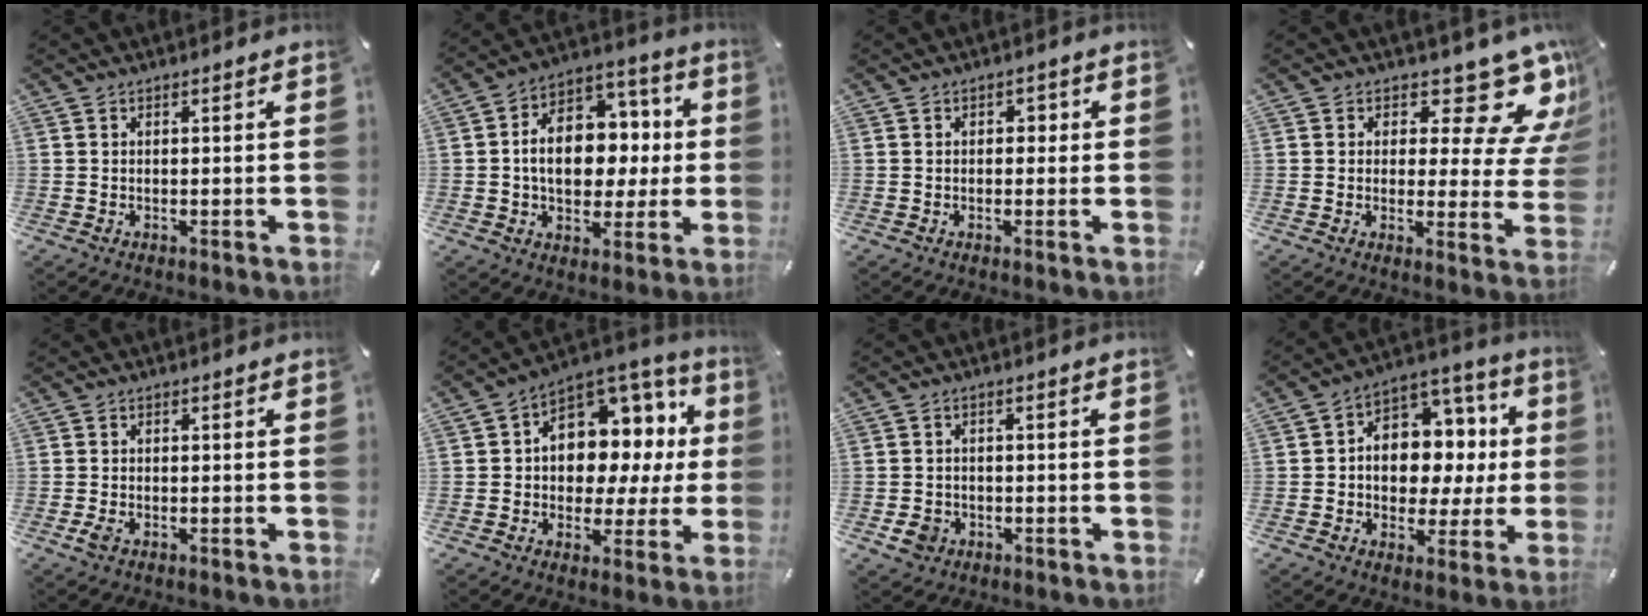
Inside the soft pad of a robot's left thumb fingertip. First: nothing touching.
{"total": 14.4, "force": [-0.8, 11.1, 9.1], "torque": [-0.151, 0.007, -0.009]}
{"total": 1.6, "force": [-0.2, 1.3, 0.9], "torque": [-0.020, 0.010, -0.010]}
{"total": 13.1, "force": [8.5, 5.9, 8.1], "torque": [-0.092, -0.070, 0.139]}
{"total": 2.0, "force": [-0.8, 1.2, 1.4], "torque": [-0.030, 0.000, -0.016]}
{"total": 12.0, "force": [2.7, 9.7, 6.5], "torque": [-0.087, -0.040, 0.056]}
{"total": 4.0, "force": [-1.5, 3.5, 1.4], "torque": [-0.019, 0.002, -0.028]}
{"total": 11.3, "force": [0.2, 9.9, 5.6], "torque": [-0.071, -0.015, 0.013]}